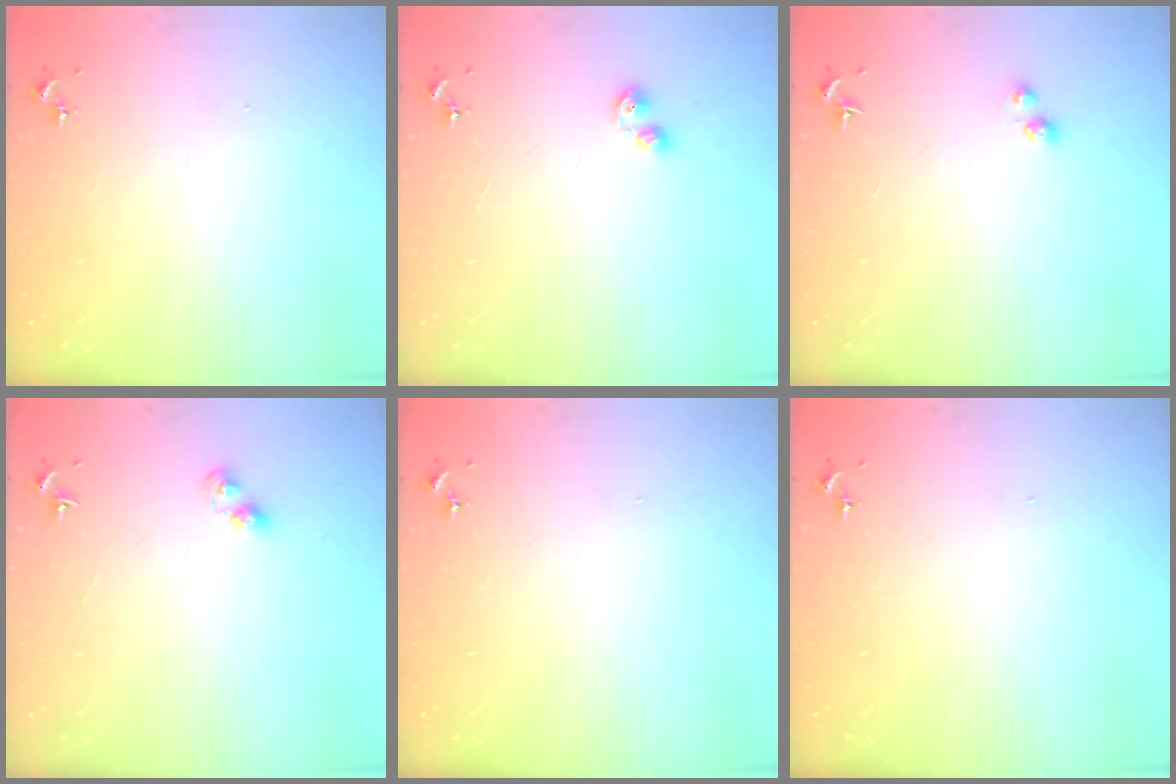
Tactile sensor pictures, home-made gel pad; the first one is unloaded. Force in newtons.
{"total": 3.5, "press": 3.5, "slide": 0.4}
{"total": 3.2, "press": 3.1, "slide": 0.6}
{"total": 3.7, "press": 3.7, "slide": 0.2}
{"total": 0.0}
{"total": 0.0}